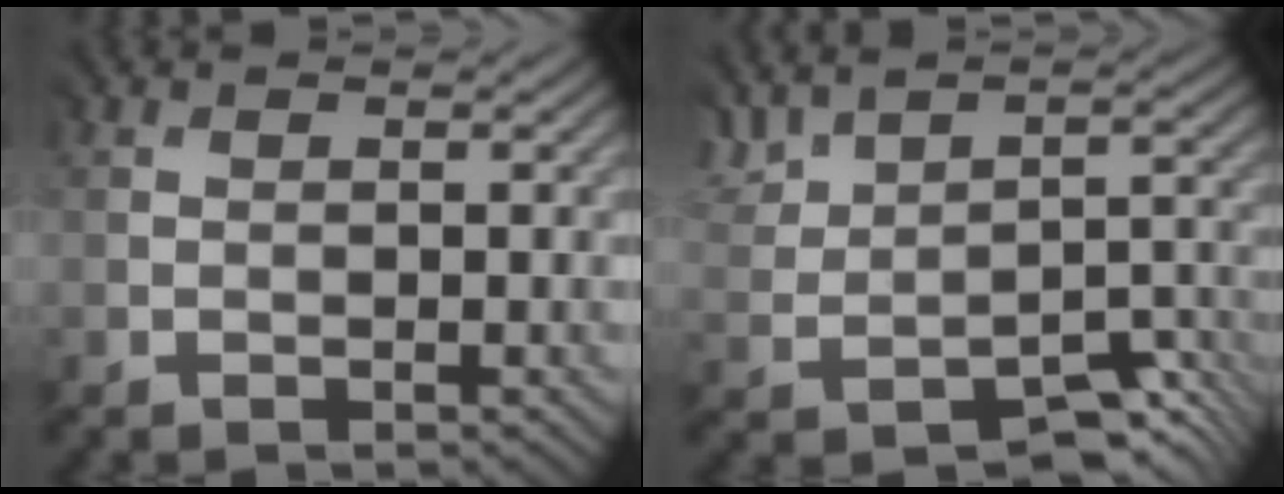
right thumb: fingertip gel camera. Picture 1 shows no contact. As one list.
[{"total": 3.5, "force": [0.4, 2.8, 2.1], "torque": [-0.039, -0.004, 0.011]}]